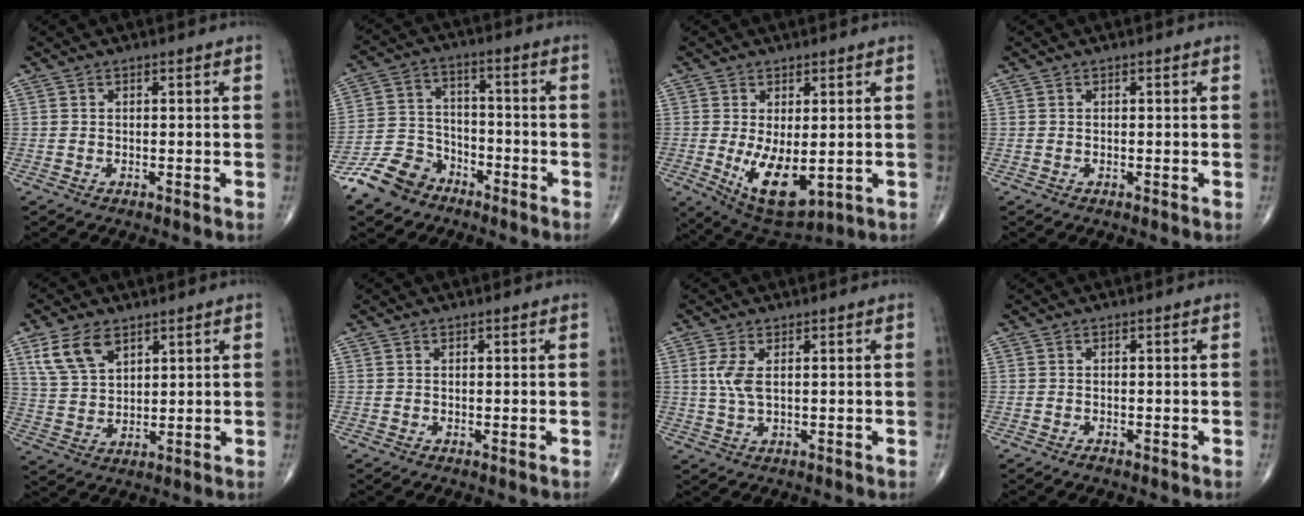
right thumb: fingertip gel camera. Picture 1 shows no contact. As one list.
[{"total": 9.8, "force": [-6.9, 6.3, 2.8], "torque": [-0.040, 0.052, -0.139]}, {"total": 10.3, "force": [-1.4, 4.8, 9.0], "torque": [-0.142, -0.024, -0.002]}, {"total": 0.0}, {"total": 8.7, "force": [4.9, 5.0, 5.2], "torque": [-0.092, -0.016, 0.103]}, {"total": 0.0}, {"total": 4.2, "force": [0.9, 1.7, 3.8], "torque": [-0.094, -0.002, 0.022]}, {"total": 0.8, "force": [-0.5, 0.4, 0.4], "torque": [-0.007, 0.002, -0.008]}]